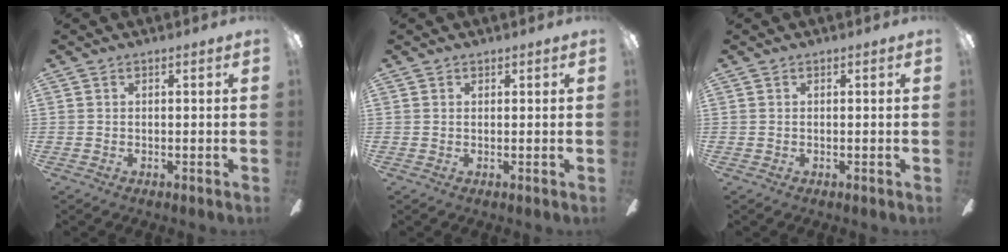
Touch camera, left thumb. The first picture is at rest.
{"total": 0.6, "force": [0.5, 0.4, 0.0], "torque": [0.000, 0.001, 0.010]}
{"total": 0.0}